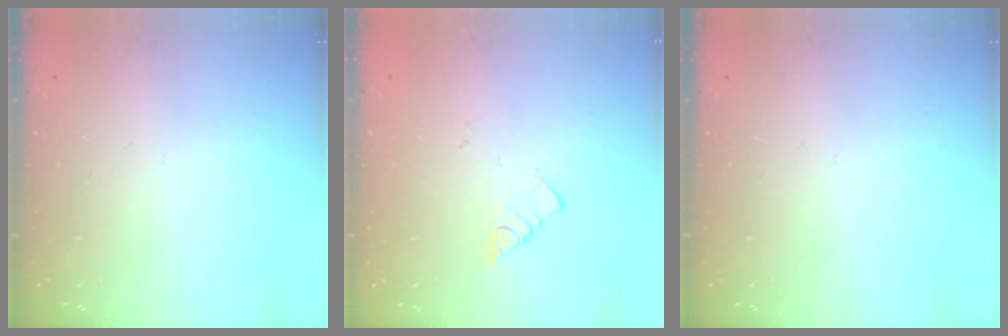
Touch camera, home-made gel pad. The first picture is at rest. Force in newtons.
{"total": 2.9, "press": 2.9, "slide": 0.3}
{"total": 0.0}